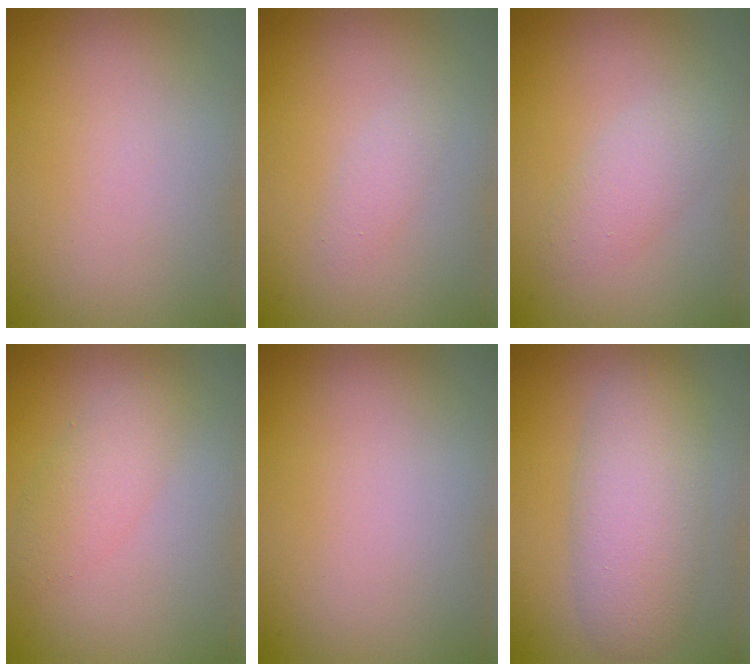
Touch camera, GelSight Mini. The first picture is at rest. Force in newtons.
{"total": 1.0, "press": 1.0, "slide": 0.0}
{"total": 2.1, "press": 2.1, "slide": 0.1}
{"total": 2.2, "press": 2.2, "slide": 0.1}
{"total": 0.0}
{"total": 5.3, "press": 5.3, "slide": 0.4}